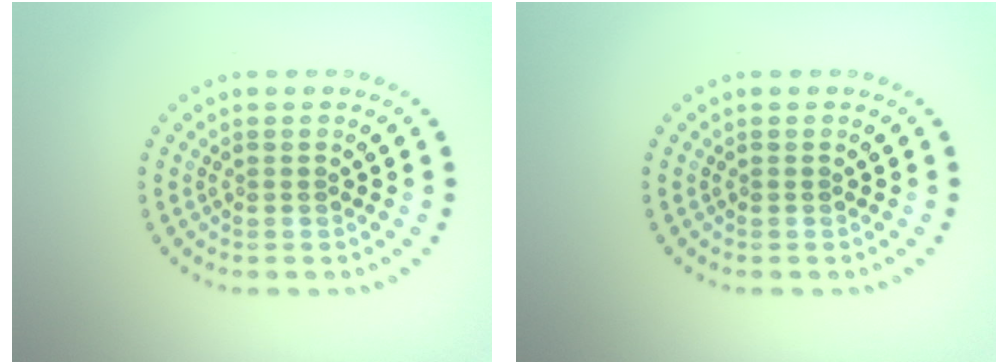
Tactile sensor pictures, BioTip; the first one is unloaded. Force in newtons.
{"total": 0.0}